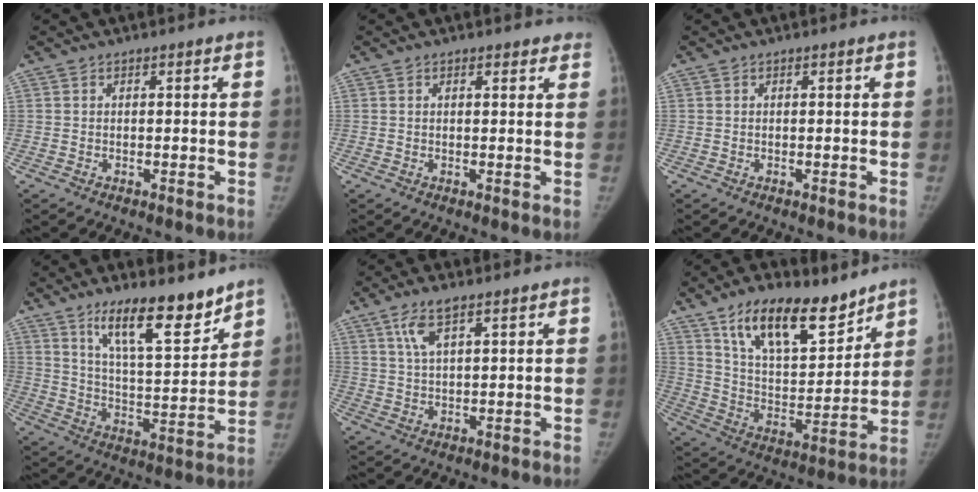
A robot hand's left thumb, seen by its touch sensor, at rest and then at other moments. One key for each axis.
{"total": 2.1, "fx": 1.8, "fy": 0.9, "fz": 0.8, "tx": 0.008, "ty": -0.003, "tz": 0.015}
{"total": 0.0}
{"total": 15.1, "fx": 11.0, "fy": 3.8, "fz": 9.6, "tx": -0.126, "ty": -0.083, "tz": 0.190}
{"total": 5.6, "fx": 3.4, "fy": 1.7, "fz": 4.2, "tx": -0.082, "ty": -0.010, "tz": 0.069}
{"total": 18.3, "fx": 12.7, "fy": 7.6, "fz": 10.7, "tx": -0.134, "ty": -0.072, "tz": 0.225}